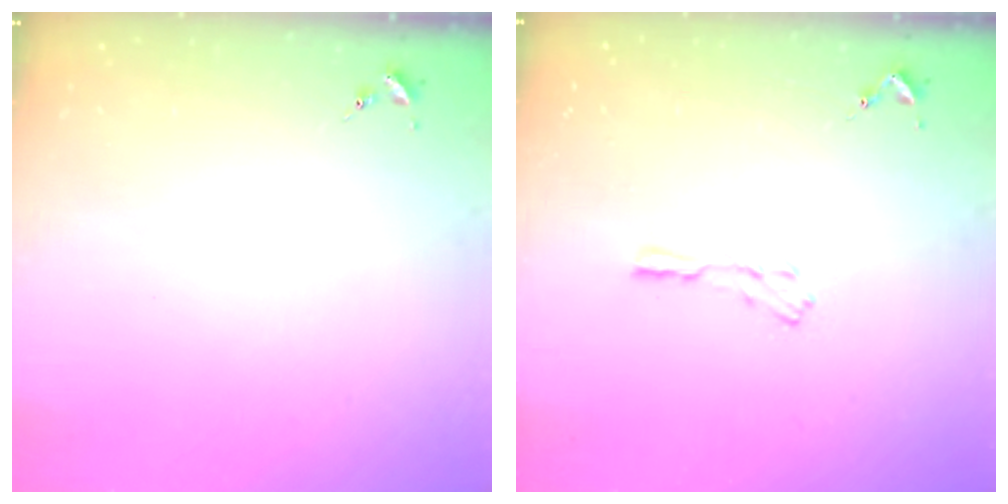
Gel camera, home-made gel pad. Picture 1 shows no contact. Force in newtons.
{"total": 3.5, "press": 3.5, "slide": 0.4}